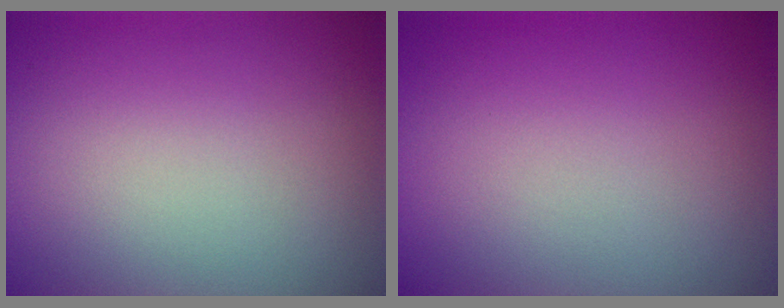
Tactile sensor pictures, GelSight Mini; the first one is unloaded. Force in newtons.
{"total": 0.0}